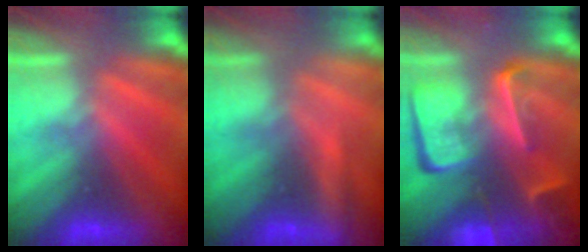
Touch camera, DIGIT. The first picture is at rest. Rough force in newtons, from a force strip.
{"total": 2.1}
{"total": 9.3}